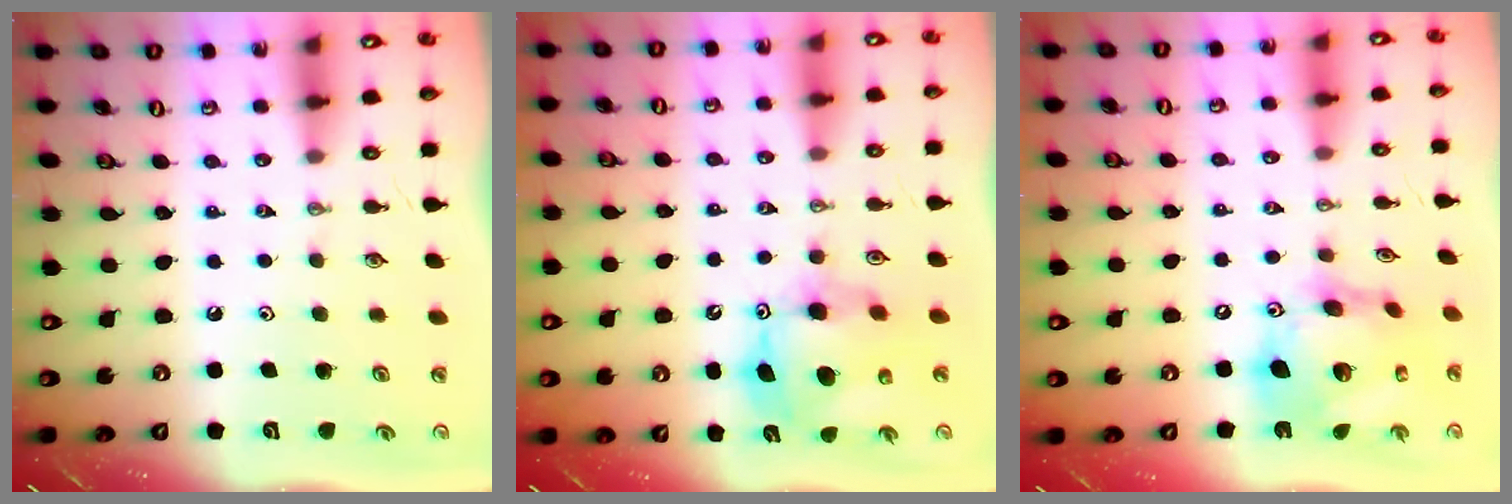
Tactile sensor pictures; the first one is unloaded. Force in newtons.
{"total": 12.1, "press": 12.1, "slide": 1.2}
{"total": 18.8, "press": 18.7, "slide": 2.1}